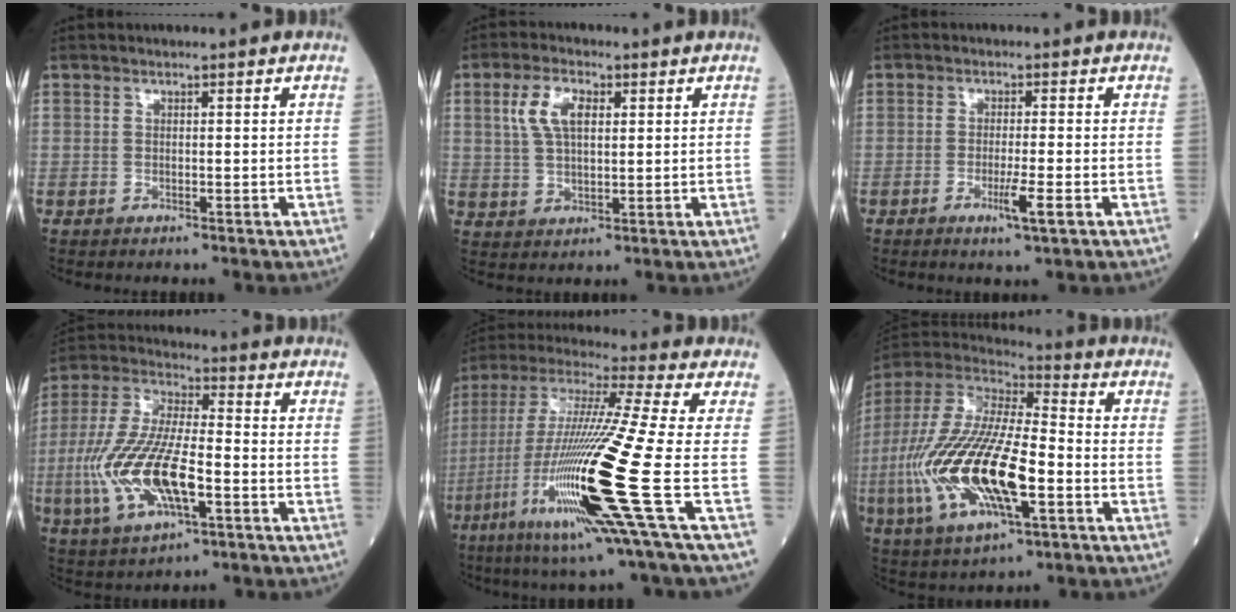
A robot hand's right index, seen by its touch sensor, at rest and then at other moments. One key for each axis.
{"total": 6.3, "fx": 2.2, "fy": 2.8, "fz": 5.2, "tx": -0.117, "ty": 0.014, "tz": 0.050}
{"total": 3.9, "fx": -1.6, "fy": -0.2, "fz": 3.6, "tx": -0.065, "ty": -0.009, "tz": -0.025}
{"total": 15.8, "fx": -4.0, "fy": 4.7, "fz": 14.6, "tx": -0.321, "ty": -0.005, "tz": -0.072}
{"total": 23.0, "fx": -7.3, "fy": -1.0, "fz": 21.8, "tx": -0.459, "ty": -0.044, "tz": -0.147}
{"total": 22.7, "fx": -5.4, "fy": 6.6, "fz": 21.0, "tx": -0.482, "ty": -0.026, "tz": -0.097}